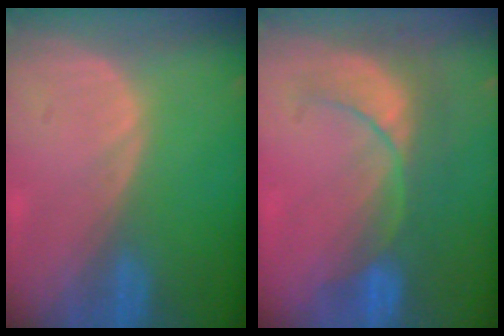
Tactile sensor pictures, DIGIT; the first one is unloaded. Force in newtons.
{"total": 8.6, "press": 7.8, "slide": 3.5}